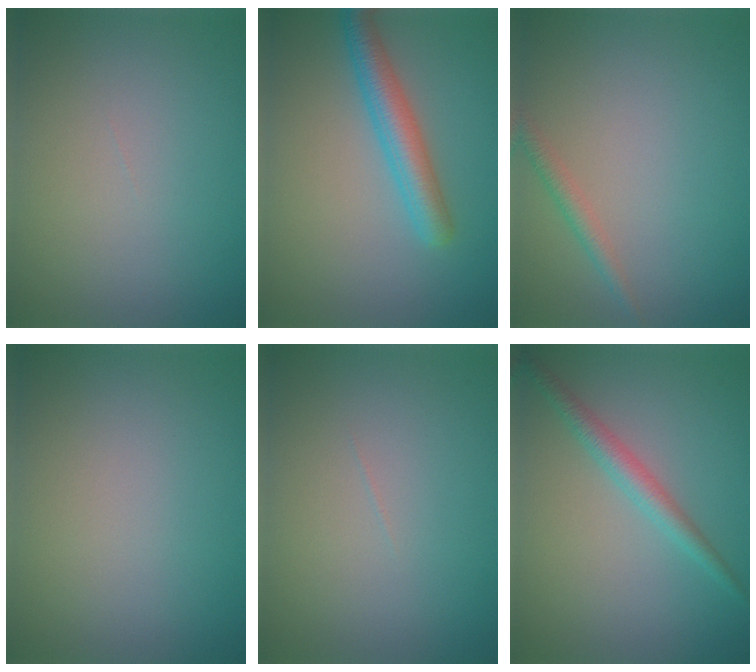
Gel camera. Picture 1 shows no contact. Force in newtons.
{"total": 3.8, "press": 3.8, "slide": 0.2}
{"total": 1.5, "press": 1.5, "slide": 0.0}
{"total": 0.0}
{"total": 0.0}
{"total": 2.2, "press": 2.2, "slide": 0.1}